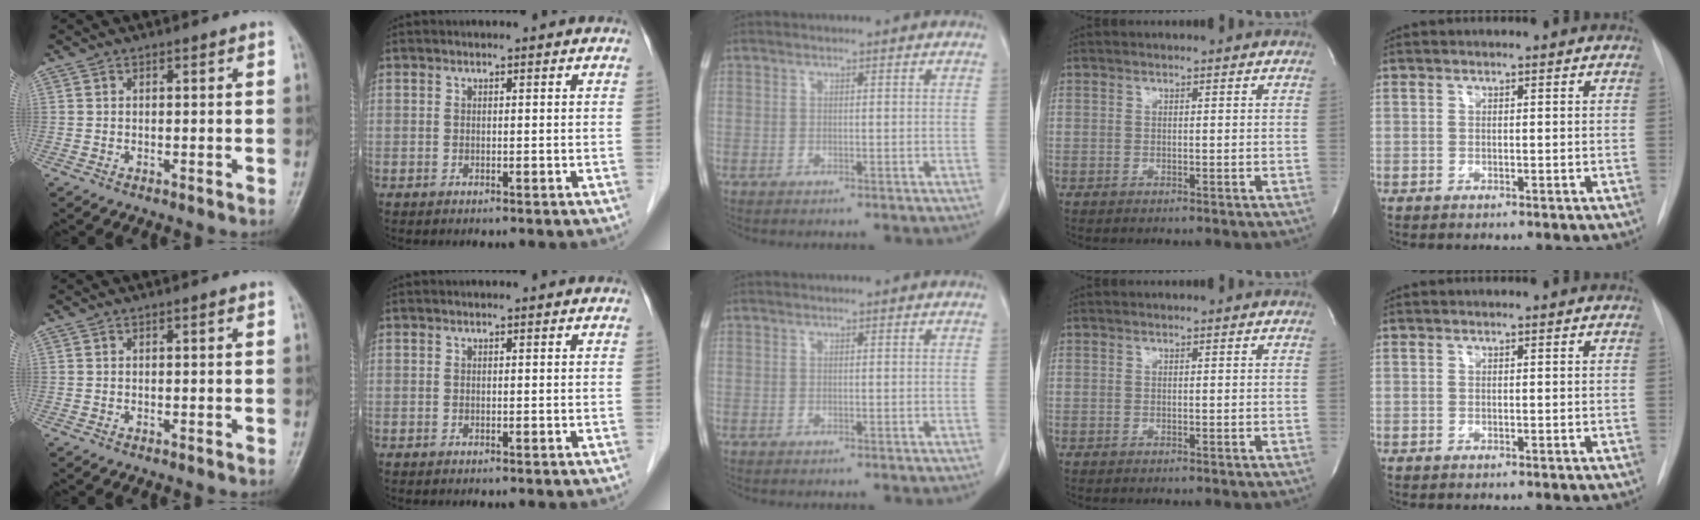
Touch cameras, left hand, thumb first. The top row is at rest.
{}